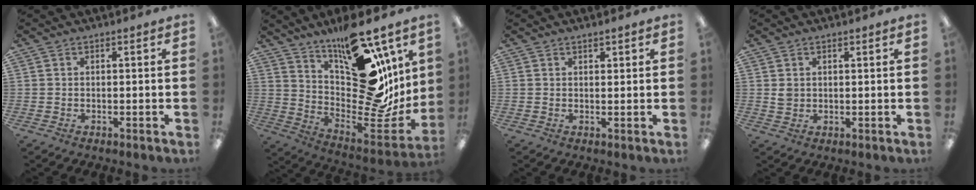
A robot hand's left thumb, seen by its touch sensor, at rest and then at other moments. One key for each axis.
{"total": 21.8, "fx": 10.2, "fy": 10.4, "fz": 16.2, "tx": -0.203, "ty": -0.090, "tz": 0.185}
{"total": 1.5, "fx": 1.2, "fy": 0.7, "fz": 0.6, "tx": -0.005, "ty": -0.004, "tz": 0.021}
{"total": 2.5, "fx": 1.1, "fy": 2.1, "fz": 0.9, "tx": -0.012, "ty": 0.001, "tz": 0.018}